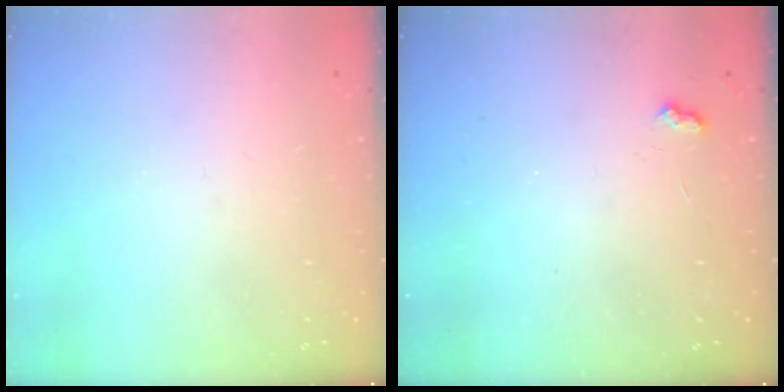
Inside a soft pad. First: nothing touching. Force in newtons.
{"total": 3.9, "press": 3.9, "slide": 0.5}